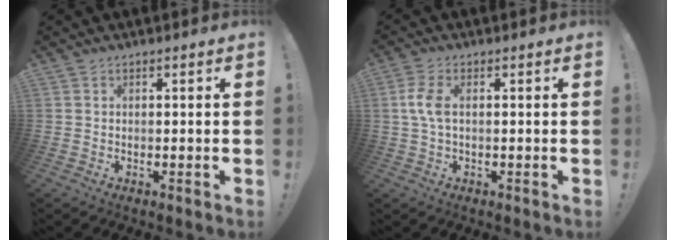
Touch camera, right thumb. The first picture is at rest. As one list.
[{"total": 5.4, "force": [0.3, 2.6, 4.8], "torque": [-0.108, 0.003, 0.003]}]